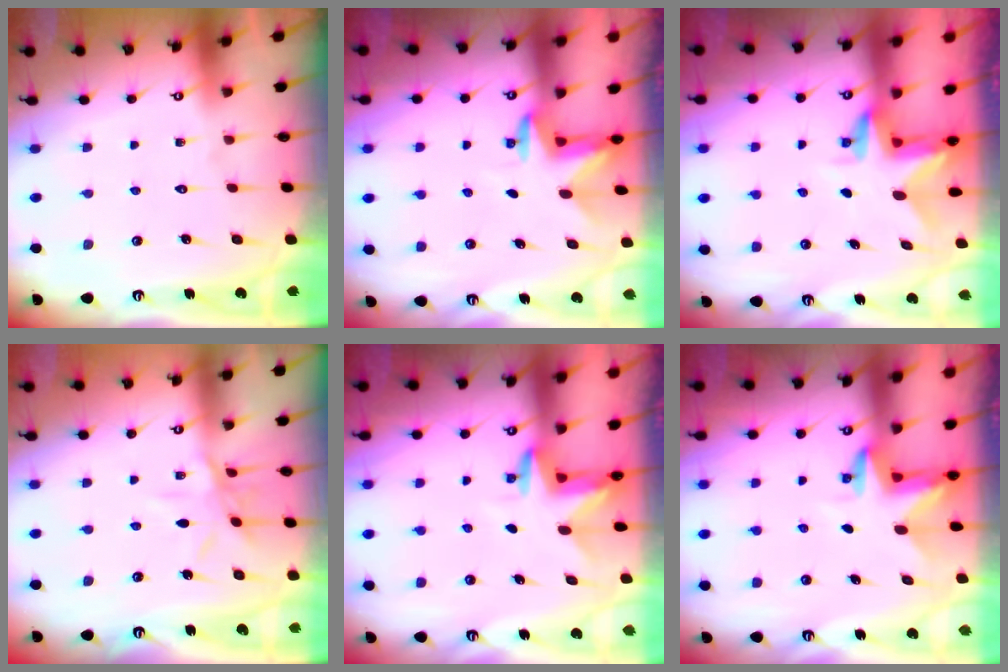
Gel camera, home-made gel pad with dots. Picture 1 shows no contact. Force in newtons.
{"total": 2.9, "press": 2.9, "slide": 0.5}
{"total": 3.2, "press": 3.2, "slide": 0.2}
{"total": 8.5, "press": 8.5, "slide": 0.5}
{"total": 3.4, "press": 3.4, "slide": 0.3}
{"total": 3.3, "press": 3.3, "slide": 0.2}